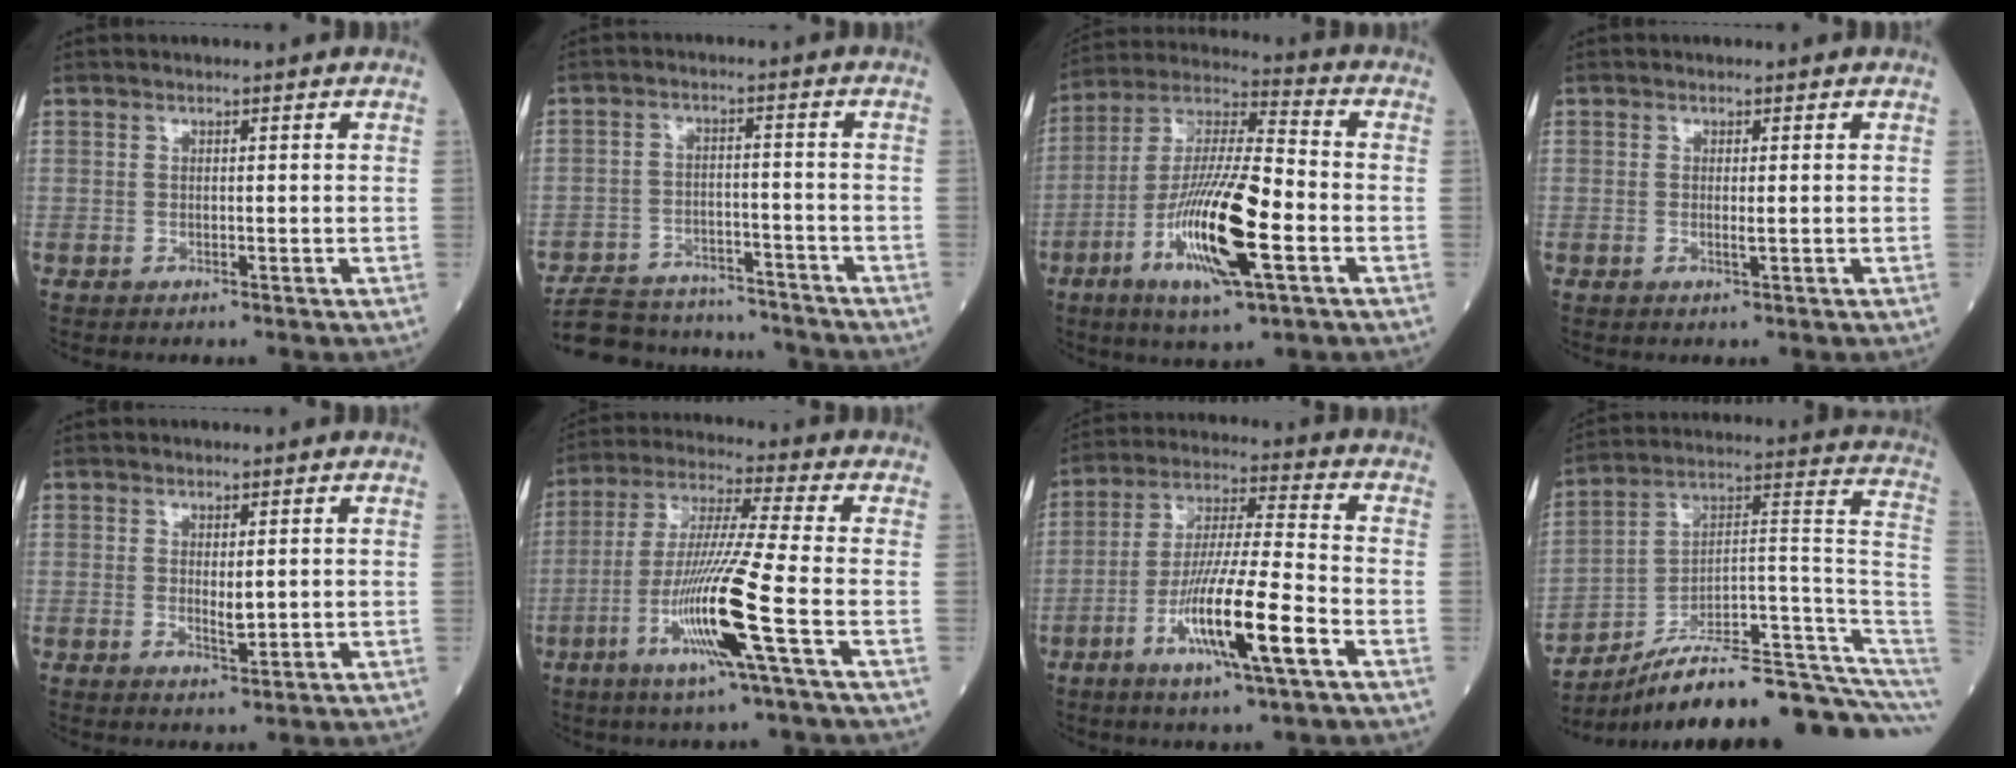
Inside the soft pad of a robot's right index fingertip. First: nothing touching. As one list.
[{"total": 14.4, "force": [-13.5, 3.9, 3.1], "torque": [-0.055, 0.016, -0.199]}, {"total": 17.7, "force": [-5.7, 2.7, 16.6], "torque": [-0.327, -0.015, -0.102]}, {"total": 0.9, "force": [-0.1, 0.0, 0.9], "torque": [-0.020, -0.003, -0.002]}, {"total": 2.2, "force": [0.1, 0.6, 2.1], "torque": [-0.036, -0.006, 0.005]}, {"total": 13.7, "force": [-4.9, -1.6, 12.7], "torque": [-0.255, -0.021, -0.099]}, {"total": 13.9, "force": [-5.7, 0.4, 12.6], "torque": [-0.239, -0.014, -0.104]}, {"total": 22.9, "force": [-19.0, 0.3, 12.7], "torque": [-0.104, 0.054, -0.290]}]